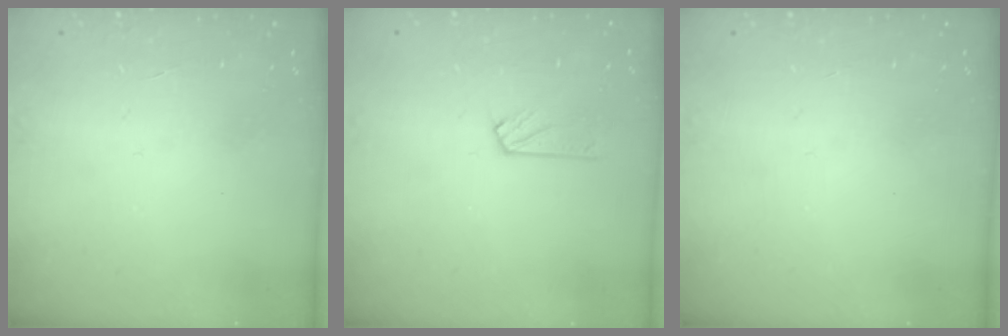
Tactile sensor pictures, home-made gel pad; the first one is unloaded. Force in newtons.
{"total": 3.0, "press": 3.0, "slide": 0.3}
{"total": 0.0}